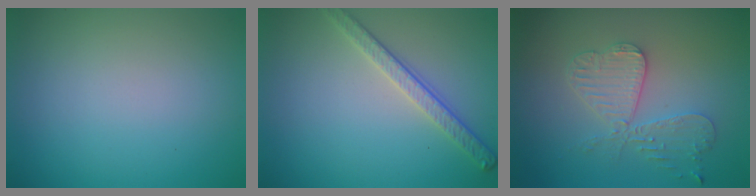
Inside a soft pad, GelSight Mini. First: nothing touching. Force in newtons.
{"total": 2.8, "press": 2.6, "slide": 1.0}
{"total": 4.2, "press": 3.7, "slide": 2.0}